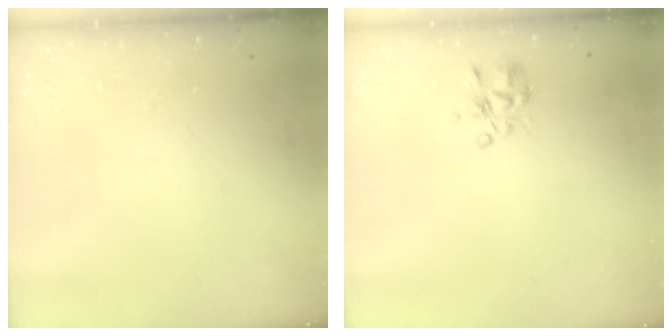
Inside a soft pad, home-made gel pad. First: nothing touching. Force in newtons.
{"total": 3.6, "press": 3.6, "slide": 0.2}